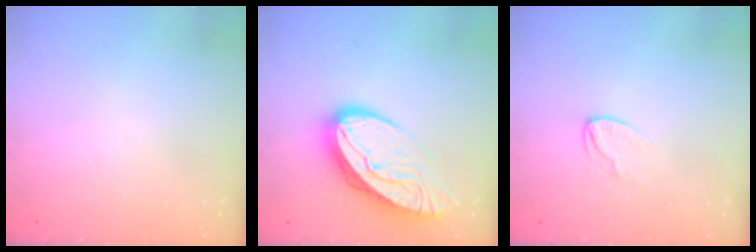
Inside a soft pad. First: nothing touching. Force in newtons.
{"total": 14.6, "press": 14.5, "slide": 1.4}
{"total": 4.6, "press": 4.5, "slide": 0.3}